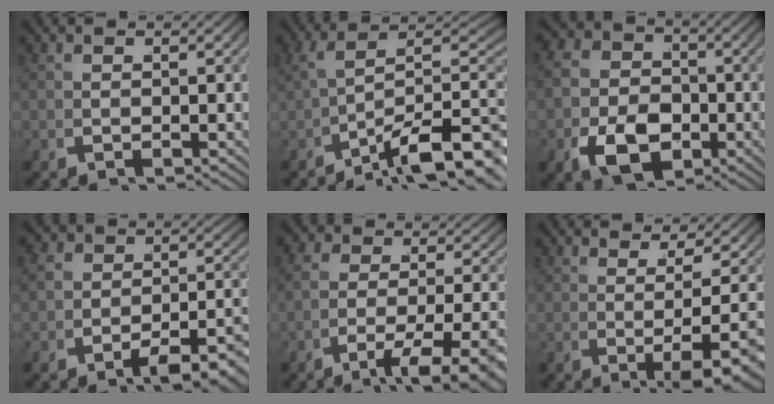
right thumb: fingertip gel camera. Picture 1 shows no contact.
{"total": 13.0, "force": [-3.5, 8.0, 9.6], "torque": [-0.153, -0.054, -0.028]}
{"total": 7.6, "force": [-1.2, 6.0, 4.4], "torque": [-0.077, -0.031, -0.009]}
{"total": 5.5, "force": [-3.2, 2.7, 3.5], "torque": [-0.032, -0.016, -0.045]}
{"total": 6.8, "force": [-3.1, 3.3, 5.1], "torque": [-0.084, -0.022, -0.037]}
{"total": 5.4, "force": [0.2, 1.6, 5.2], "torque": [-0.072, -0.009, 0.014]}